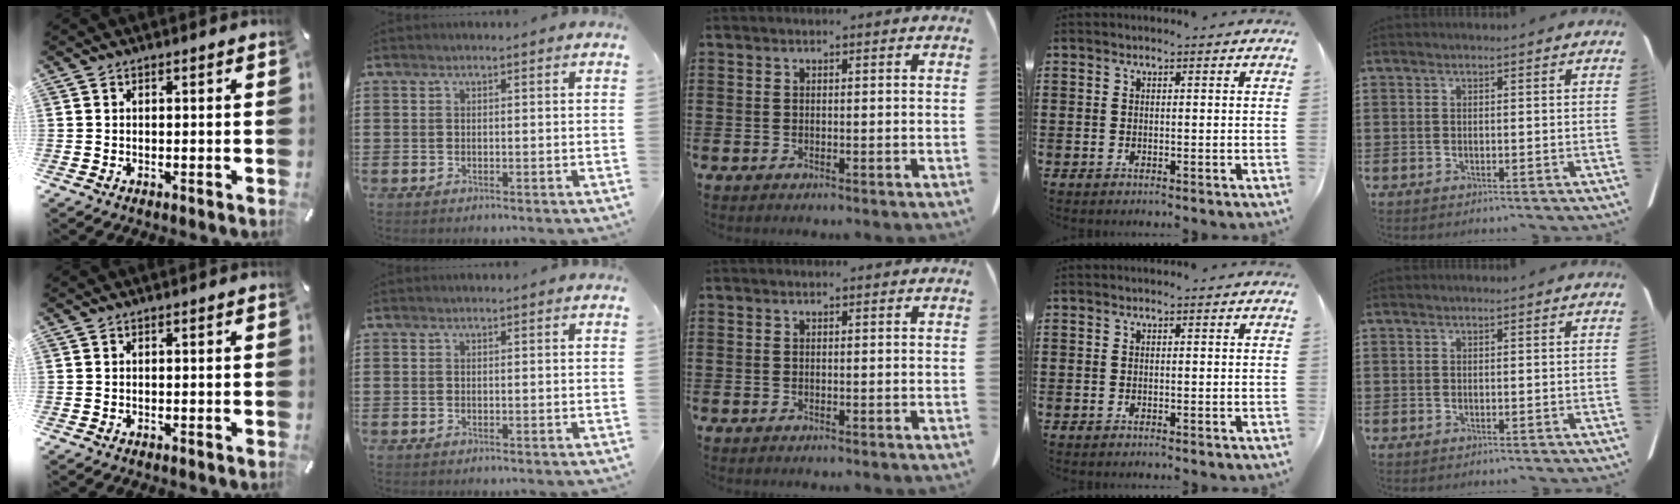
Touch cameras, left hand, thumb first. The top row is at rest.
{}